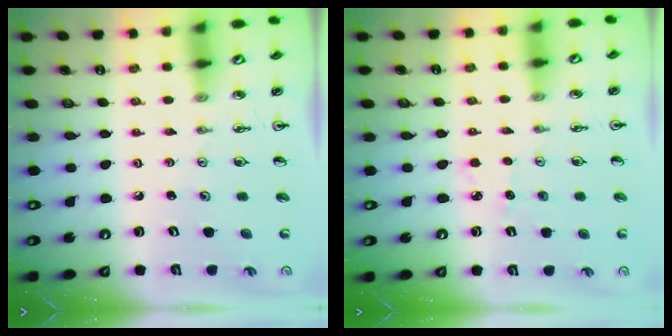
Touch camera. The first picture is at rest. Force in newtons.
{"total": 4.6, "press": 4.5, "slide": 0.7}